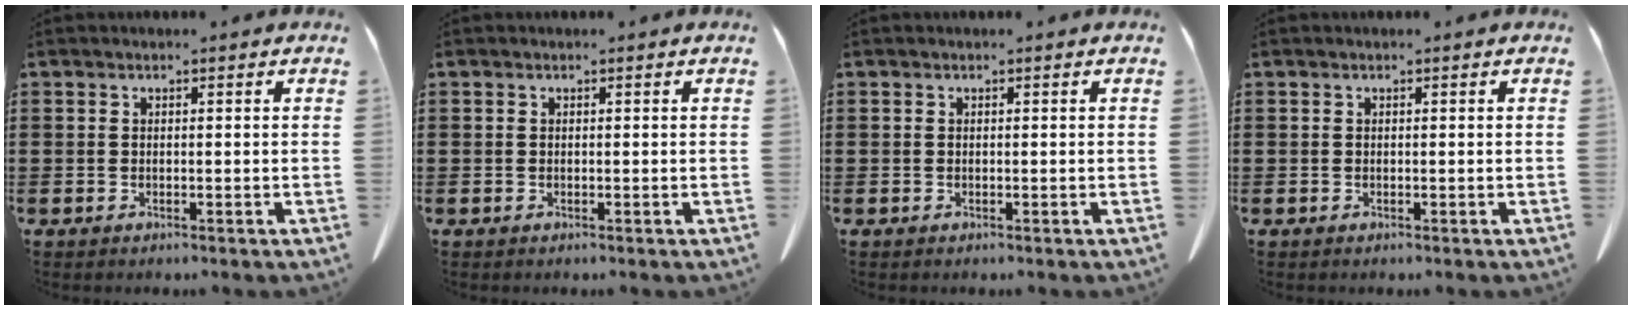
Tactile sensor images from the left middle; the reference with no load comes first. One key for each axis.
{"total": 0.0}
{"total": 0.0}
{"total": 0.0}